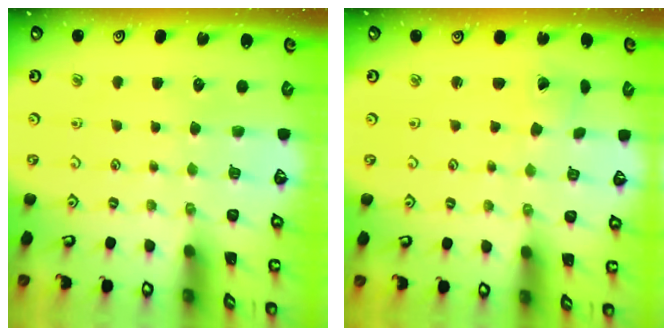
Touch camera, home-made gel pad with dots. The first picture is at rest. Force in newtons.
{"total": 0.7, "press": 0.7, "slide": 0.0}